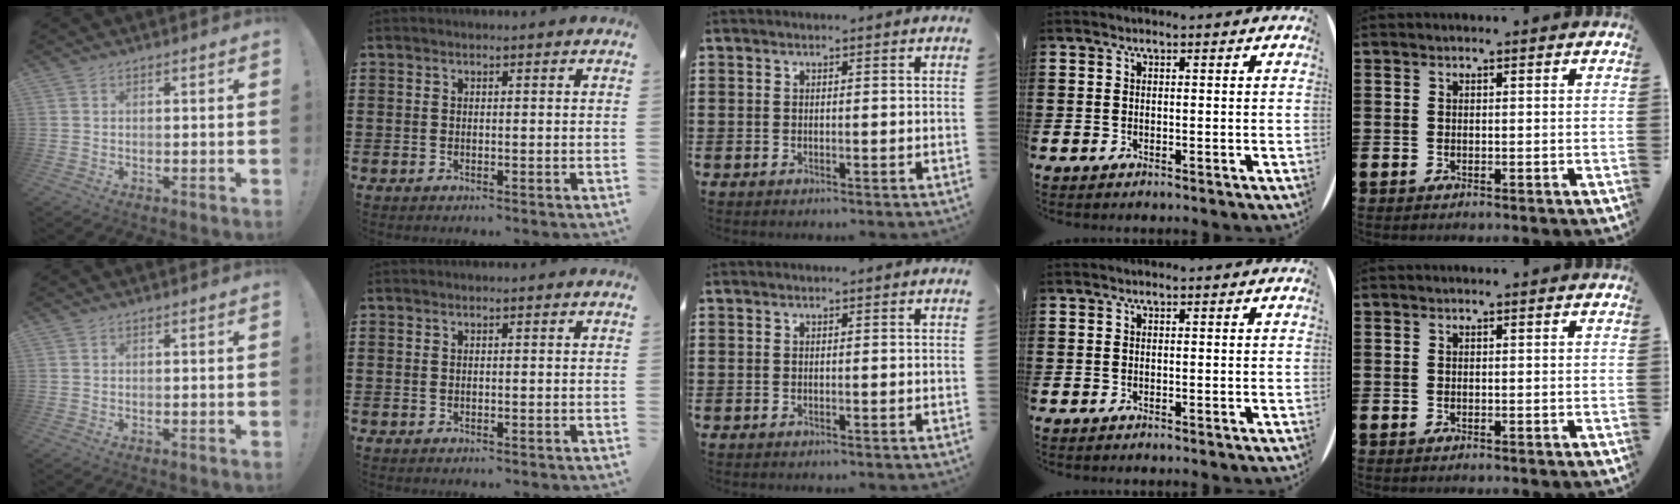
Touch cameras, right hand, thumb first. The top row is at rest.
{}